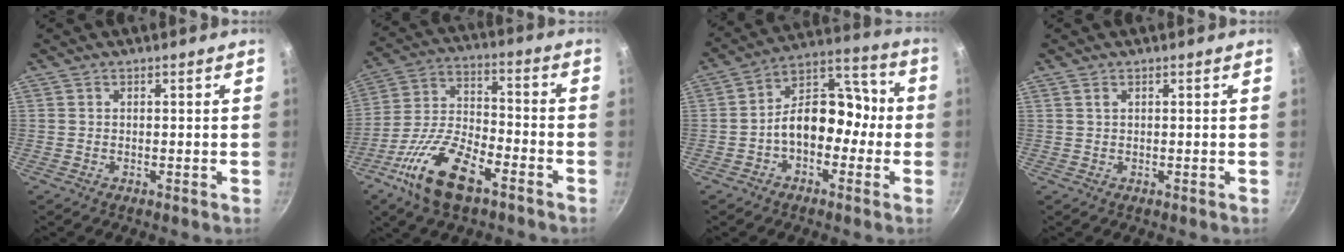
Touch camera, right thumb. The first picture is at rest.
{"total": 16.2, "force": [-9.0, 6.8, 11.6], "torque": [-0.222, 0.043, -0.178]}
{"total": 13.1, "force": [-2.5, 9.0, 9.2], "torque": [-0.090, 0.067, -0.055]}
{"total": 0.6, "force": [0.3, 0.2, 0.4], "torque": [-0.009, 0.001, 0.007]}